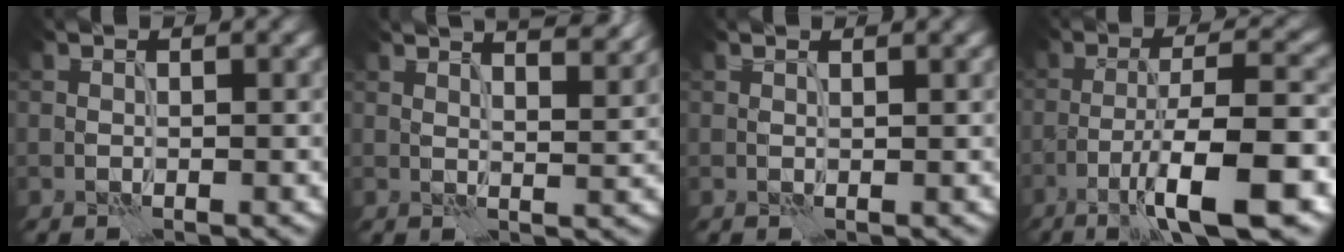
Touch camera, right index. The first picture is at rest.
{"total": 8.6, "force": [6.3, 2.9, 5.1], "torque": [-0.039, 0.032, 0.055]}
{"total": 0.9, "force": [0.7, 0.3, 0.5], "torque": [-0.007, -0.001, 0.005]}
{"total": 8.9, "force": [-4.0, 1.6, 7.8], "torque": [-0.115, 0.010, -0.072]}